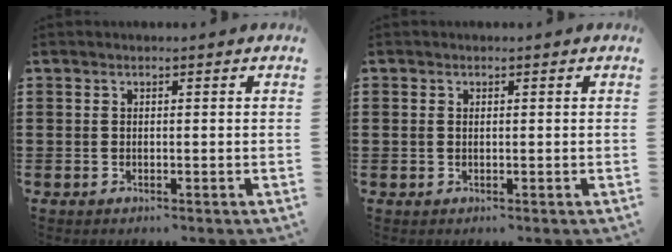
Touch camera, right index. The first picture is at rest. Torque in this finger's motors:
{"motor_torque": [-0.78, 1.11, -0.04, -0.01]}